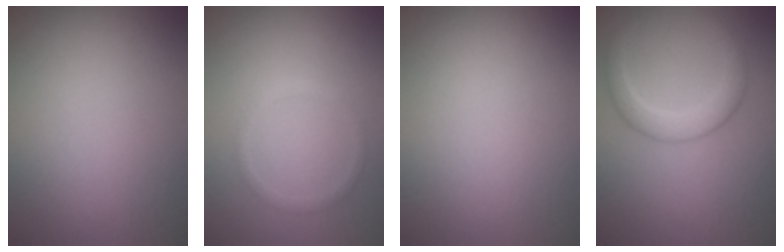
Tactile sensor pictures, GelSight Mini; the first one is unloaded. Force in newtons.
{"total": 1.0, "press": 1.0, "slide": 0.0}
{"total": 0.0}
{"total": 2.9, "press": 2.9, "slide": 0.3}